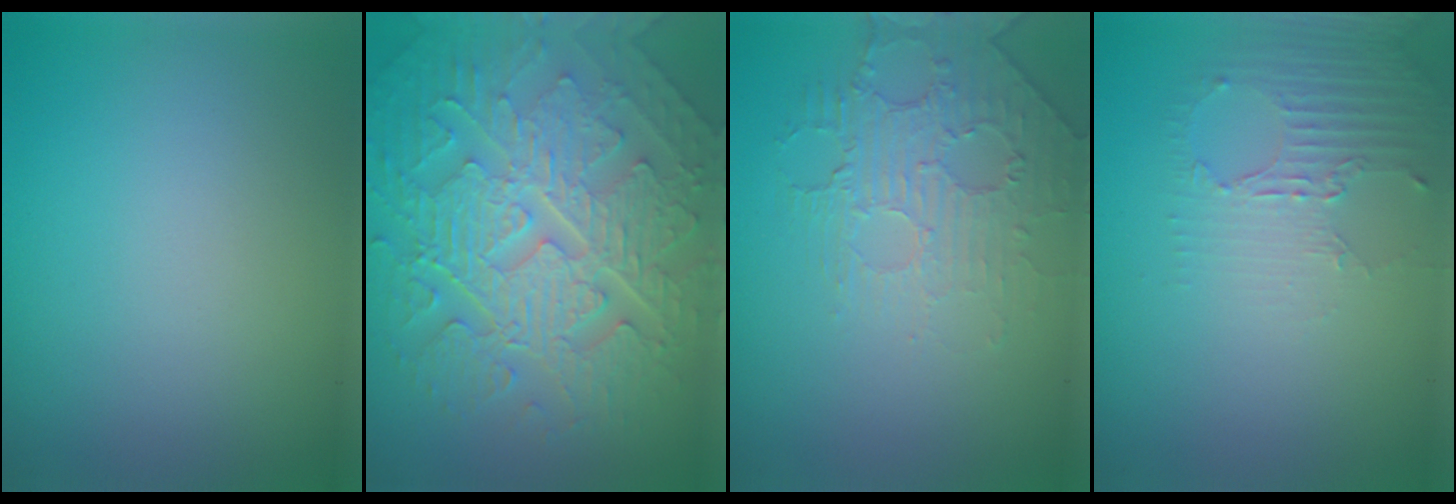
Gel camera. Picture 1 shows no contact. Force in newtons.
{"total": 10.1, "press": 6.7, "slide": 7.5}
{"total": 2.3, "press": 1.5, "slide": 1.7}
{"total": 2.5, "press": 1.7, "slide": 1.8}